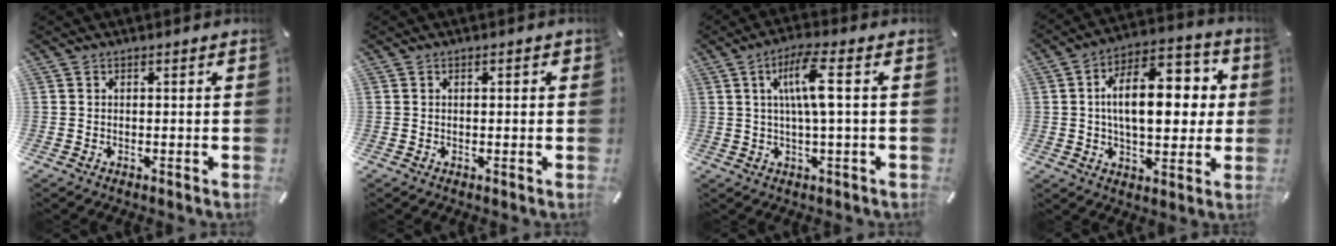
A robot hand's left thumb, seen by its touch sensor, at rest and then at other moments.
{"total": 0.6, "force": [0.1, 0.4, 0.5], "torque": [-0.002, 0.000, -0.002]}
{"total": 9.0, "force": [1.7, 1.5, 8.7], "torque": [-0.168, 0.005, 0.025]}
{"total": 17.7, "force": [2.5, 9.7, 14.6], "torque": [-0.225, 0.002, 0.037]}